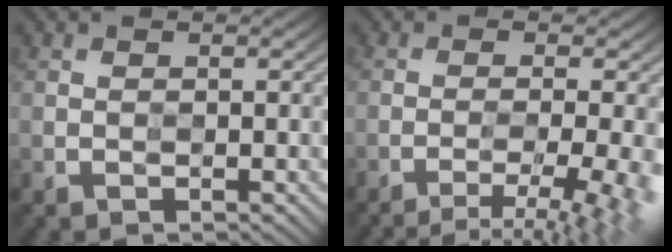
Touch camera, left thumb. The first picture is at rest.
{"total": 6.7, "force": [-3.3, 1.5, 5.6], "torque": [-0.080, -0.003, -0.045]}